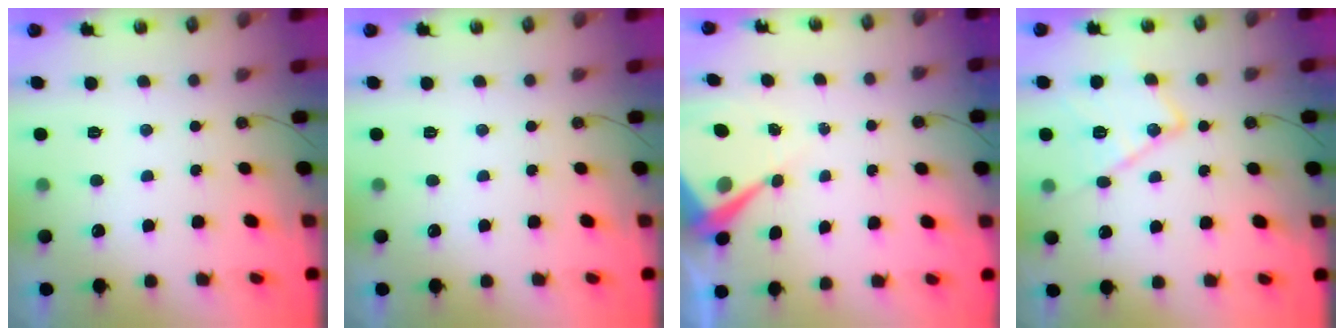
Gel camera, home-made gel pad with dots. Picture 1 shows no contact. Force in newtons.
{"total": 0.0}
{"total": 7.0, "press": 7.0, "slide": 0.6}
{"total": 13.5, "press": 13.4, "slide": 1.2}